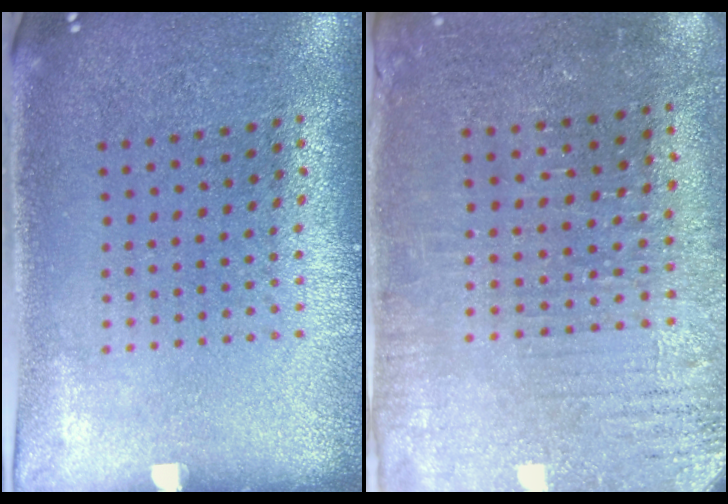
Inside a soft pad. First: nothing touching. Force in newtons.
{"total": 3.0, "press": 2.9, "slide": 0.7}